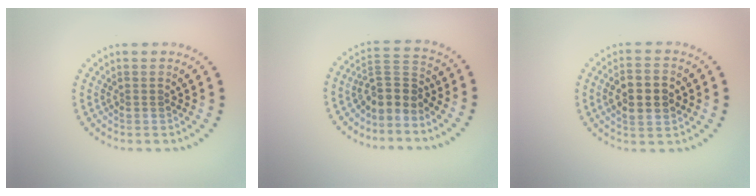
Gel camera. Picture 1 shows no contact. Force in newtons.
{"total": 3.1, "press": 2.4, "slide": 2.0}
{"total": 4.3, "press": 4.3, "slide": 0.2}